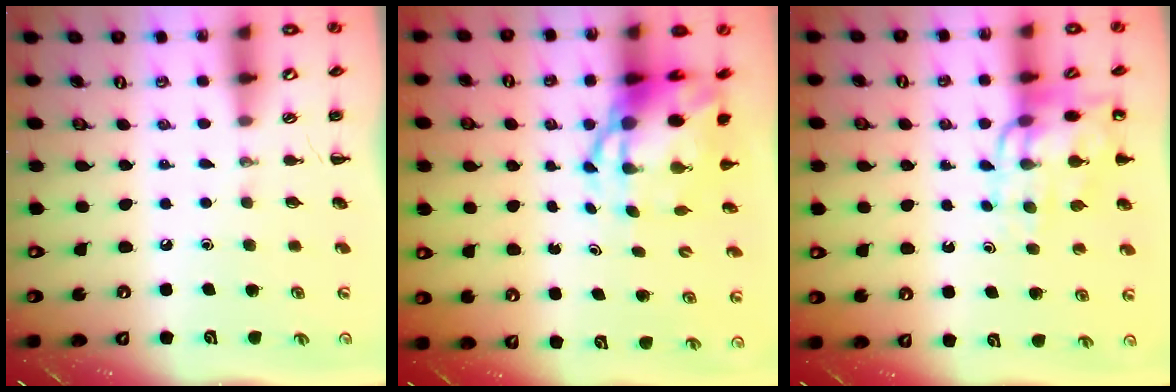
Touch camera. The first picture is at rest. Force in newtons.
{"total": 8.2, "press": 7.9, "slide": 2.0}
{"total": 12.0, "press": 11.7, "slide": 2.2}